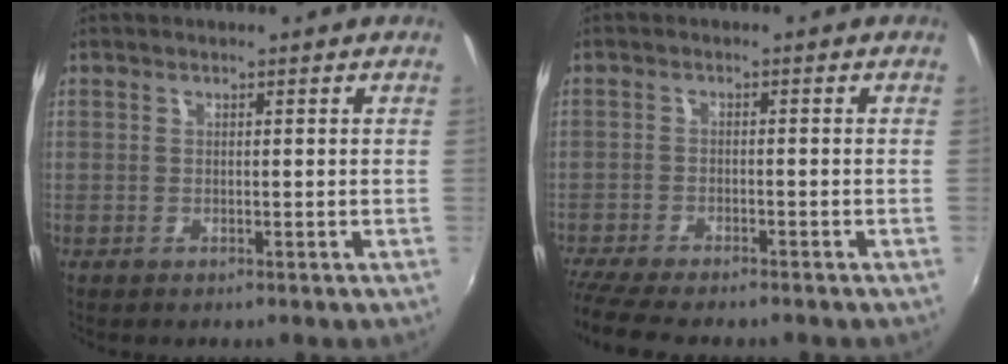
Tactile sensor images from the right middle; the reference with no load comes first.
{"total": 8.9, "force": [-7.8, 1.2, 4.1], "torque": [-0.105, -0.037, -0.132]}